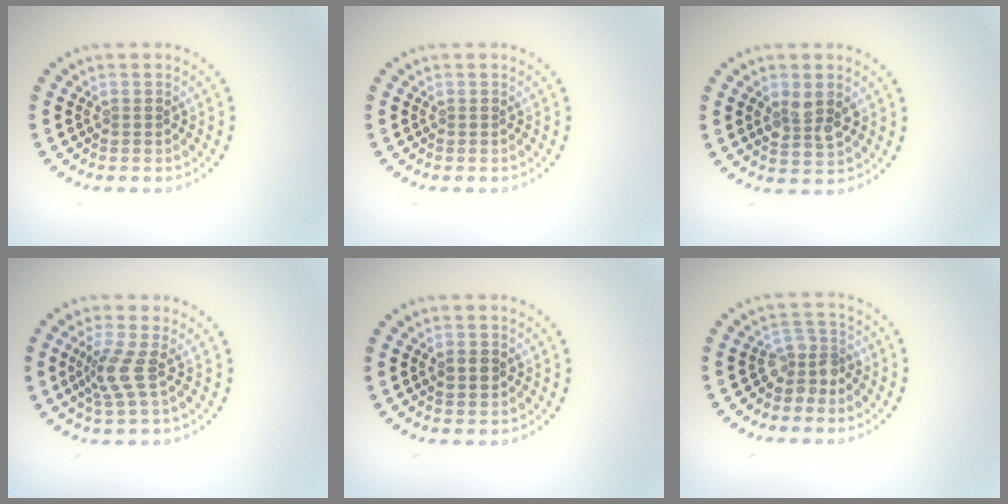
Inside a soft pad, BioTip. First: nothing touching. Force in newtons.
{"total": 0.0}
{"total": 2.8, "press": 2.7, "slide": 0.5}
{"total": 2.7, "press": 1.9, "slide": 1.9}
{"total": 1.4, "press": 1.4, "slide": 0.2}
{"total": 2.5, "press": 1.9, "slide": 1.6}